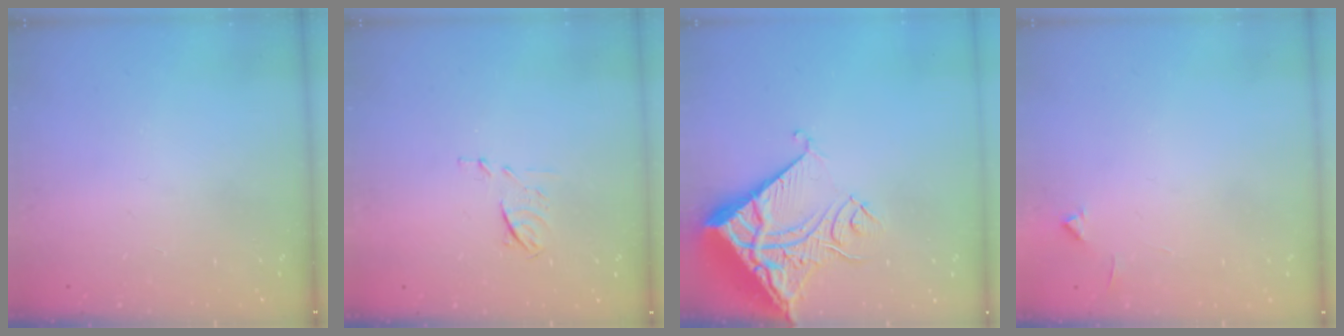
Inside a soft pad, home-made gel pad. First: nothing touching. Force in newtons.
{"total": 4.8, "press": 4.7, "slide": 0.9}
{"total": 11.2, "press": 11.1, "slide": 1.5}
{"total": 4.0, "press": 3.9, "slide": 0.5}